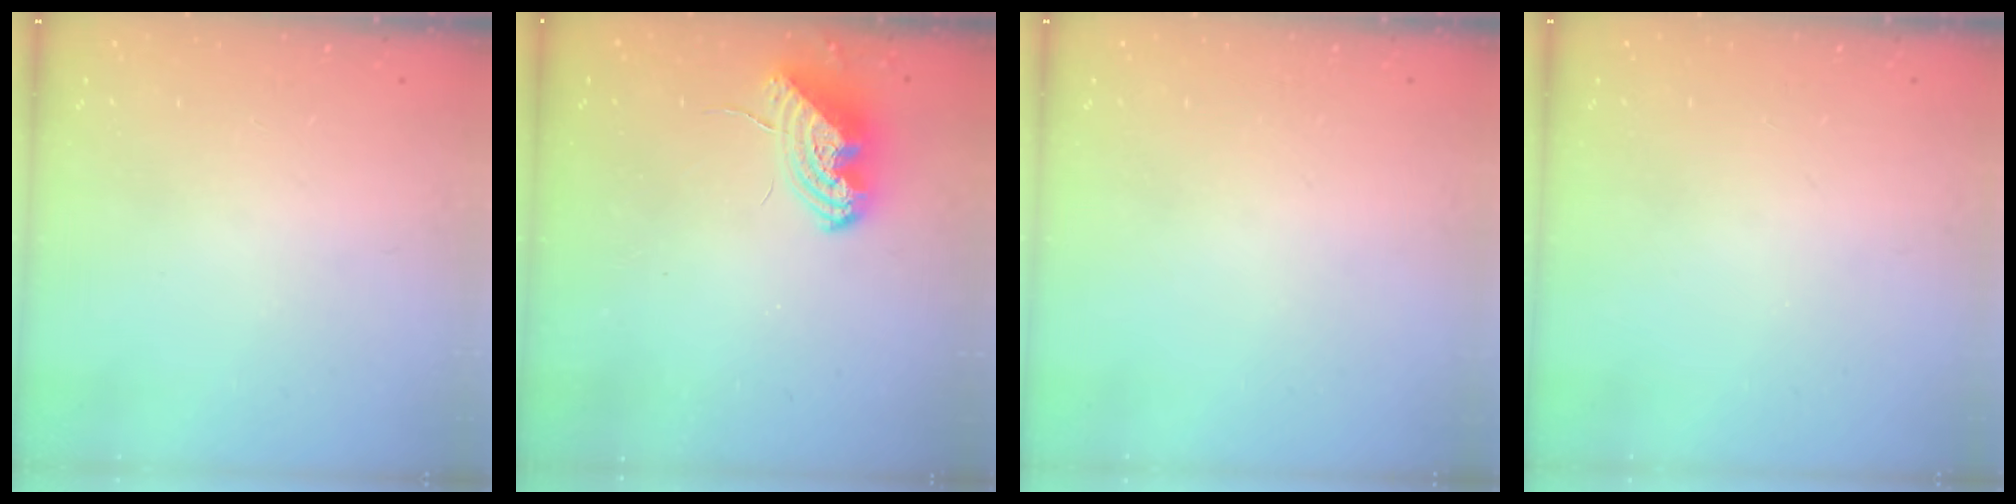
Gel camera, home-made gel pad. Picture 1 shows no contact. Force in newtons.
{"total": 8.8, "press": 8.7, "slide": 1.1}
{"total": 0.0}
{"total": 0.0}